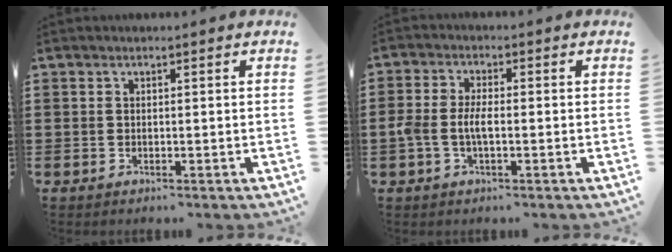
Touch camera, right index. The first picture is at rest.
{"total": 3.7, "force": [-0.9, 1.4, 3.3], "torque": [-0.080, -0.002, -0.023]}